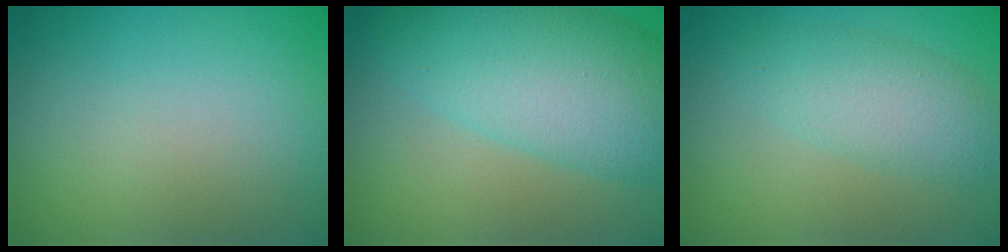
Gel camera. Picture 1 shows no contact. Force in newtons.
{"total": 8.6, "press": 8.6, "slide": 0.3}
{"total": 3.8, "press": 3.8, "slide": 0.1}